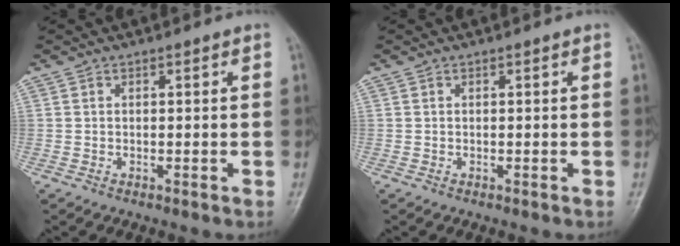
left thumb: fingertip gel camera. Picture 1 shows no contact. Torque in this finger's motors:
{"motor_torque": [0.00, 0.00, 0.00, 0.00, 0.00]}